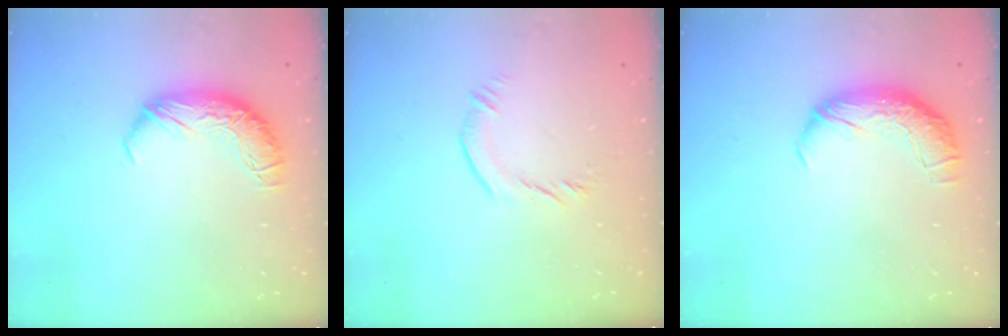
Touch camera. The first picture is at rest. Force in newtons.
{"total": 4.1, "press": 3.9, "slide": 1.2}
{"total": 2.3, "press": 1.0, "slide": 2.1}